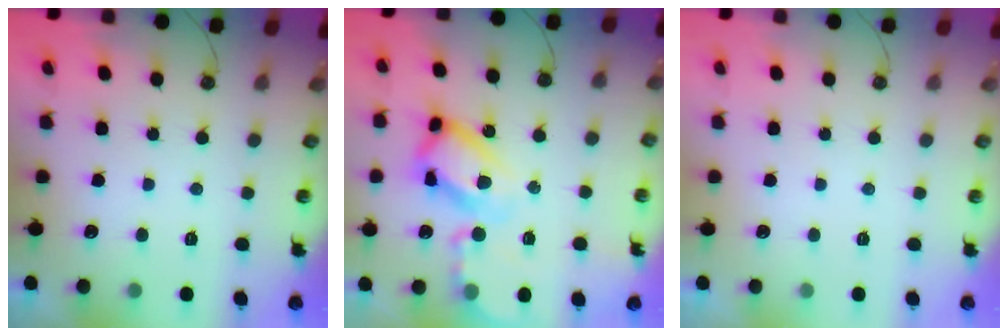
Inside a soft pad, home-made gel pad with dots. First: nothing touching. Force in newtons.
{"total": 16.4, "press": 16.3, "slide": 1.6}
{"total": 0.0}